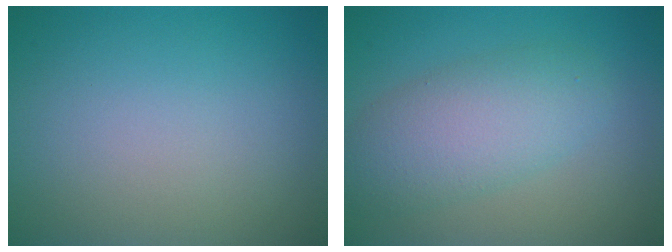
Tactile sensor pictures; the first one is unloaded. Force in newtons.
{"total": 5.1, "press": 5.1, "slide": 0.1}